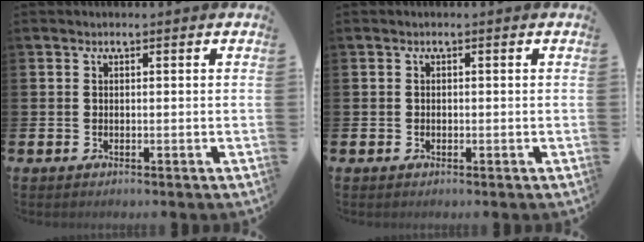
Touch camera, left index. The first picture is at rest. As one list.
[{"total": 0.5, "force": [-0.2, 0.5, 0.1], "torque": [-0.009, 0.007, -0.005]}]